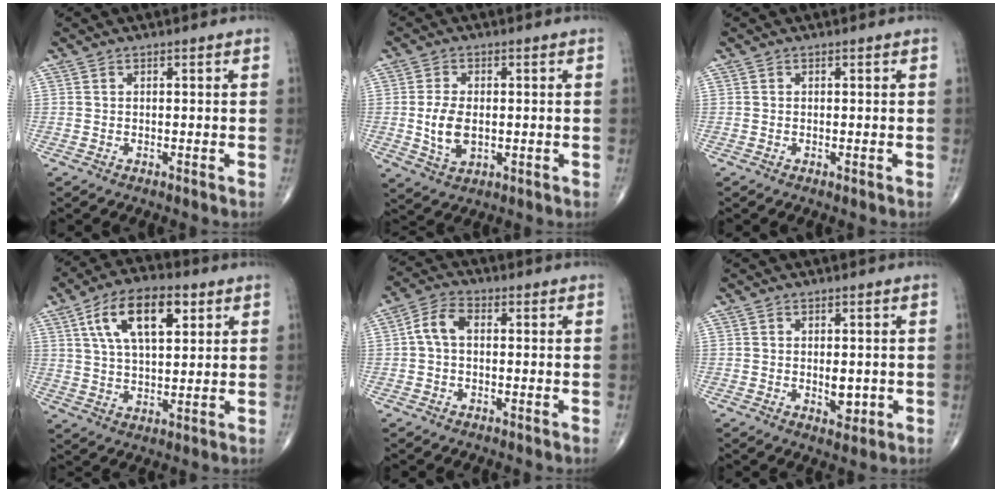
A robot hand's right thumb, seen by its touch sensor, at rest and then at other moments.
{"total": 6.7, "force": [-0.3, 4.0, 5.4], "torque": [-0.104, -0.007, -0.001]}
{"total": 0.0}
{"total": 13.6, "force": [5.5, 6.6, 10.6], "torque": [-0.170, -0.004, 0.095]}
{"total": 5.3, "force": [0.2, 3.4, 4.0], "torque": [-0.076, 0.017, -0.005]}
{"total": 3.7, "force": [-0.3, 2.1, 3.0], "torque": [-0.030, -0.005, 0.000]}